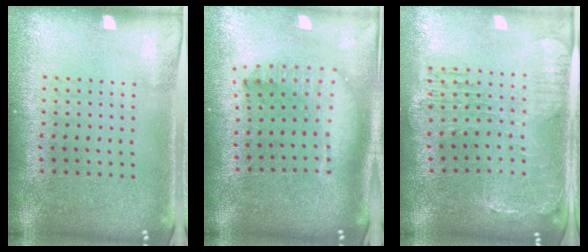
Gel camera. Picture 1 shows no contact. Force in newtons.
{"total": 1.8, "press": 1.4, "slide": 1.0}
{"total": 1.5, "press": 1.5, "slide": 0.4}